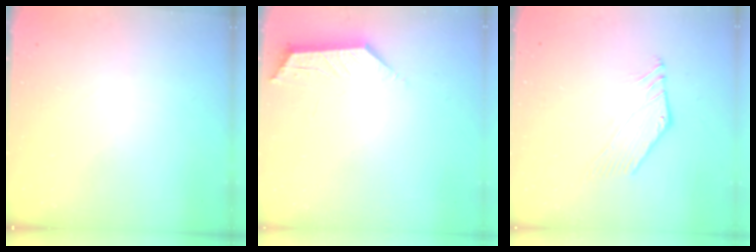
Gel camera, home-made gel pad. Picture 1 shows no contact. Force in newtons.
{"total": 1.8, "press": 1.7, "slide": 0.4}
{"total": 1.8, "press": 1.8, "slide": 0.5}